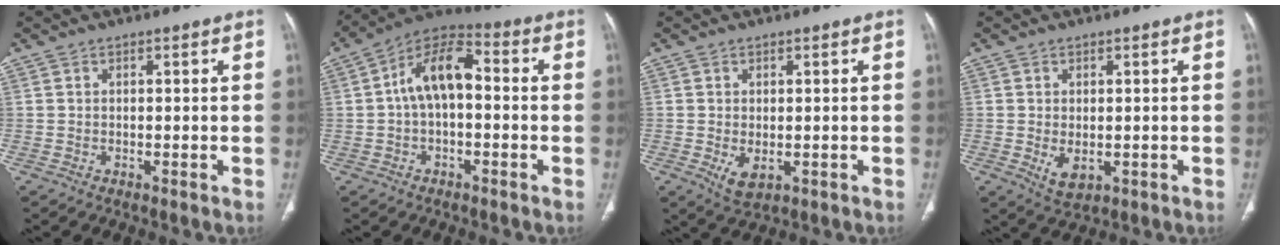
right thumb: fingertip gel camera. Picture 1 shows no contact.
{"total": 11.0, "force": [0.1, 6.1, 9.2], "torque": [-0.152, 0.039, -0.010]}
{"total": 3.7, "force": [-0.8, 2.1, 2.9], "torque": [-0.048, -0.007, 0.001]}
{"total": 3.8, "force": [-0.6, 2.3, 2.9], "torque": [-0.046, -0.006, 0.005]}